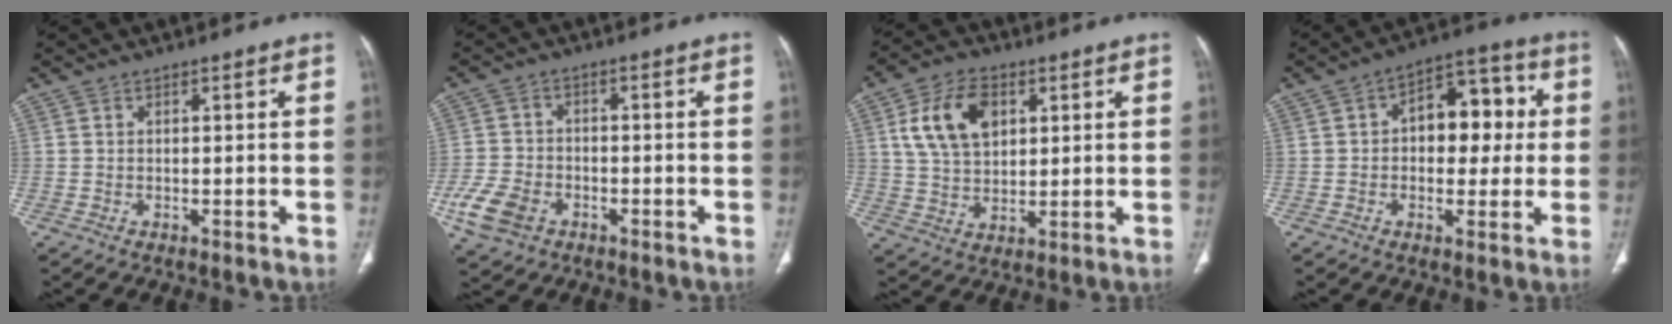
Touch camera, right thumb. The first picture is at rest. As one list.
[{"total": 7.8, "force": [-3.6, 5.5, 4.3], "torque": [-0.091, 0.012, -0.065]}, {"total": 12.0, "force": [4.0, 7.7, 8.2], "torque": [-0.134, -0.004, 0.075]}, {"total": 12.3, "force": [1.3, 7.6, 9.5], "torque": [-0.089, 0.029, 0.013]}]